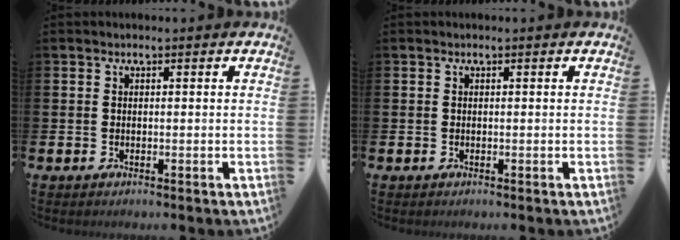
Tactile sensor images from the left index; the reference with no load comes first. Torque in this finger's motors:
{"motor_torque": [-0.07, -0.06, 0.00, 0.00]}